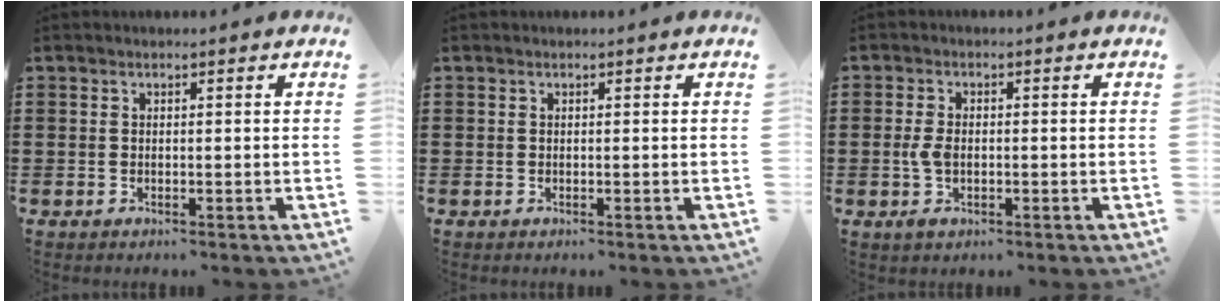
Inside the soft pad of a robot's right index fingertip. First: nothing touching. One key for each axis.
{"total": 0.0}
{"total": 3.2, "fx": -0.6, "fy": 1.7, "fz": 2.7, "tx": -0.066, "ty": -0.007, "tz": -0.013}